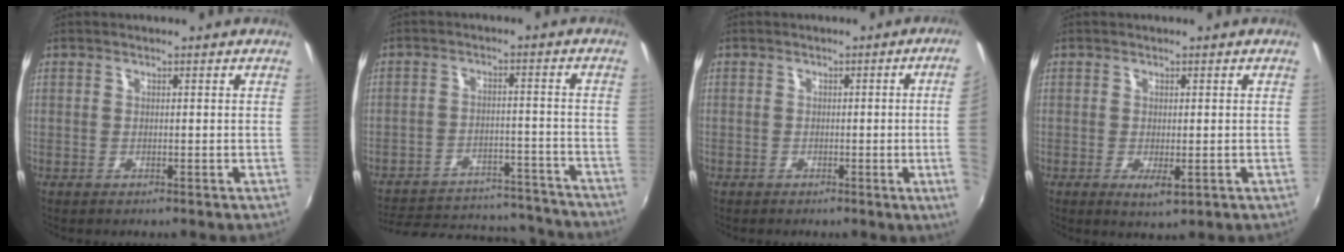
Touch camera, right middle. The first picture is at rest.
{"total": 24.0, "force": [-21.1, 7.9, 8.2], "torque": [-0.166, 0.024, -0.260]}
{"total": 6.8, "force": [-0.2, -1.5, 6.6], "torque": [-0.080, -0.009, 0.000]}
{"total": 2.7, "force": [-0.7, 1.1, 2.4], "torque": [-0.042, -0.013, -0.008]}